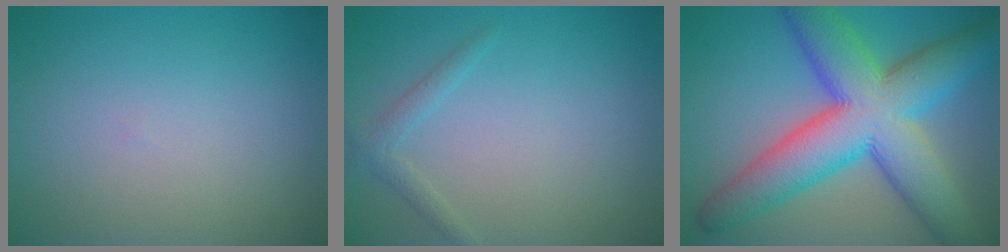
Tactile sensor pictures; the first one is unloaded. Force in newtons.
{"total": 1.4, "press": 1.4, "slide": 0.1}
{"total": 12.5, "press": 12.5, "slide": 0.1}